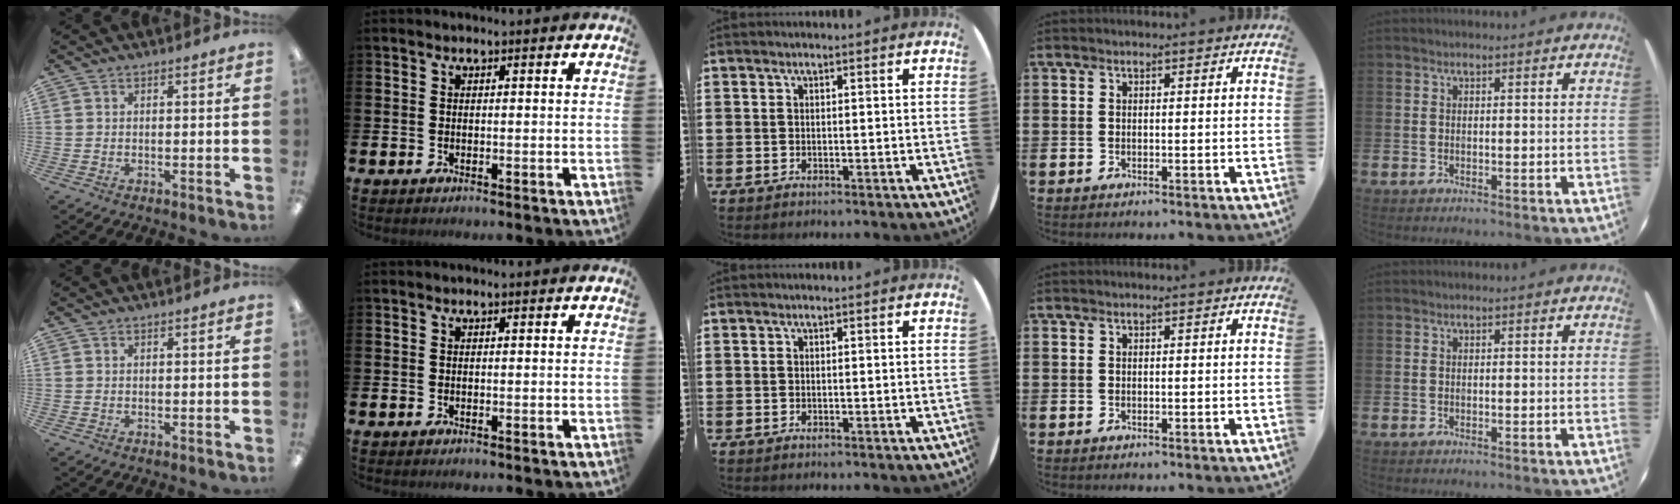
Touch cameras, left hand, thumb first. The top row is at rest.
{}